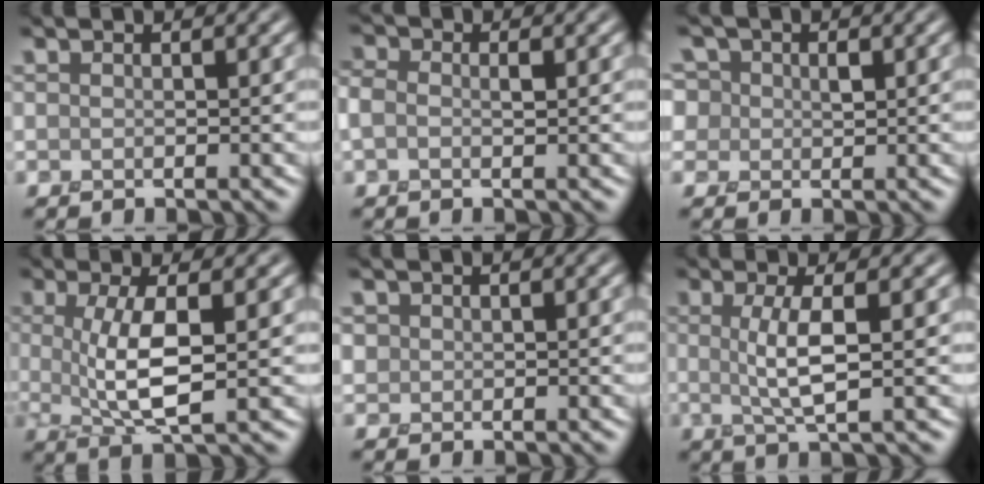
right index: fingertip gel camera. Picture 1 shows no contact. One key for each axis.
{"total": 1.3, "fx": -0.3, "fy": 1.0, "fz": 0.8, "tx": -0.019, "ty": 0.001, "tz": -0.007}
{"total": 3.9, "fx": 1.5, "fy": 3.2, "fz": 1.5, "tx": -0.021, "ty": 0.009, "tz": 0.011}
{"total": 4.8, "fx": 0.2, "fy": 1.2, "fz": 4.6, "tx": -0.093, "ty": -0.004, "tz": 0.008}
{"total": 0.7, "fx": 0.1, "fy": 0.6, "fz": -0.3, "tx": 0.007, "ty": -0.003, "tz": 0.009}
{"total": 3.2, "fx": 0.1, "fy": 0.7, "fz": 3.2, "tx": -0.061, "ty": -0.006, "tz": 0.006}